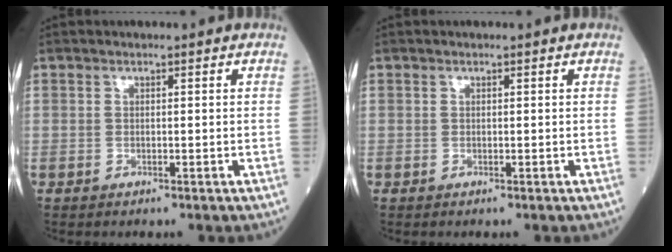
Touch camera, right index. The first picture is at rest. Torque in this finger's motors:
{"motor_torque": [0.09, 0.04, 0.06, 0.02]}